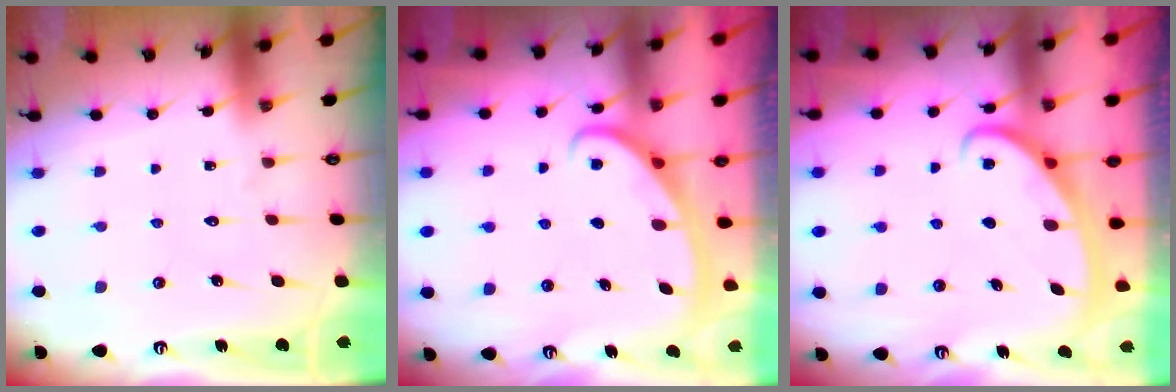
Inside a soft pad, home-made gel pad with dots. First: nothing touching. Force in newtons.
{"total": 3.1, "press": 3.1, "slide": 0.4}
{"total": 2.7, "press": 2.7, "slide": 0.4}